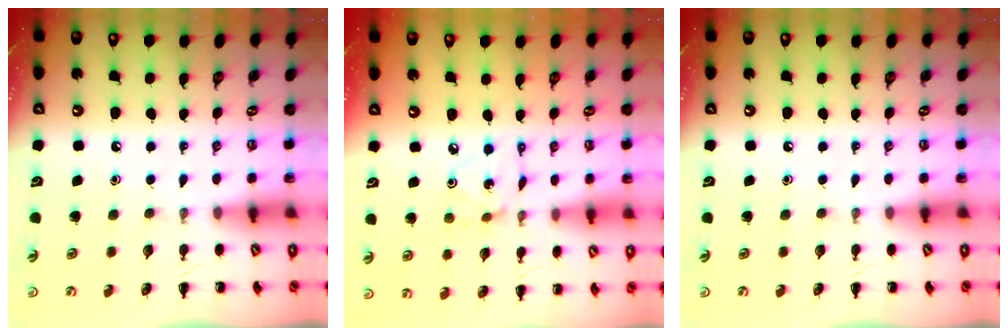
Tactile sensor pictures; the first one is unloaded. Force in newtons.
{"total": 2.2, "press": 2.1, "slide": 0.5}
{"total": 0.0}